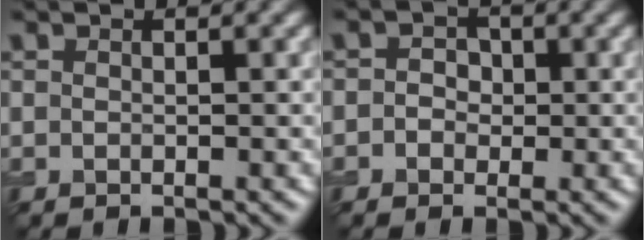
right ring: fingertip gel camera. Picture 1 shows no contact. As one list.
[{"total": 1.6, "force": [-0.2, 1.5, 0.6], "torque": [0.008, 0.007, -0.016]}]